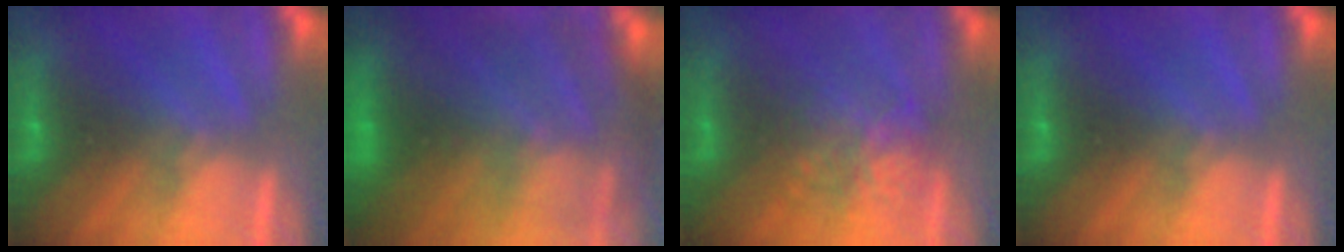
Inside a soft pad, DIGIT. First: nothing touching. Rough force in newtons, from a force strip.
{"total": 9.1}
{"total": 2.3}
{"total": 0.0}